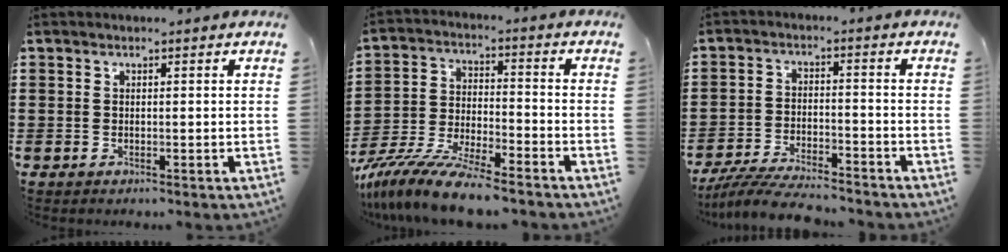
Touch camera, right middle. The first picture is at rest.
{"total": 10.1, "force": [-9.2, 0.6, 4.2], "torque": [-0.091, 0.009, -0.183]}
{"total": 6.4, "force": [-6.0, 0.6, 1.9], "torque": [-0.047, -0.003, -0.120]}